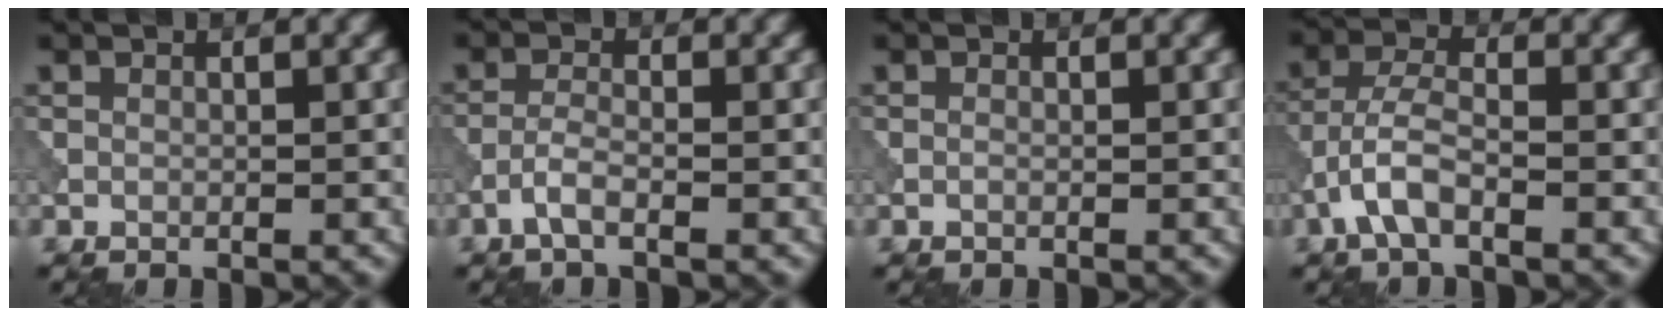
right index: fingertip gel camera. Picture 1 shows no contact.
{"total": 2.0, "force": [-1.1, 0.5, 1.6], "torque": [-0.035, 0.006, -0.029]}
{"total": 0.0}
{"total": 3.9, "force": [-1.9, 1.5, 3.1], "torque": [-0.066, 0.010, -0.047]}